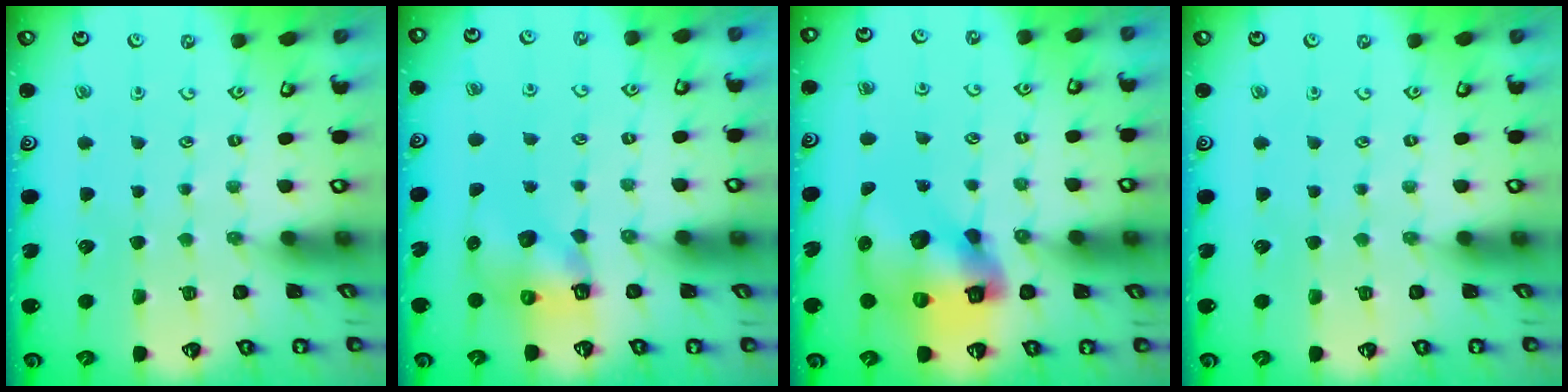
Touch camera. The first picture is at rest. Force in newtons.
{"total": 6.6, "press": 6.5, "slide": 1.0}
{"total": 15.0, "press": 14.8, "slide": 2.3}
{"total": 0.0}